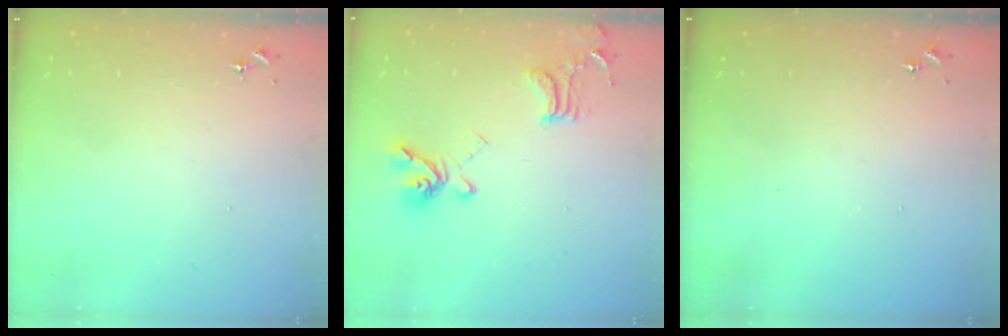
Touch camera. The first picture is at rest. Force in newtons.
{"total": 16.5, "press": 16.4, "slide": 1.6}
{"total": 0.0}